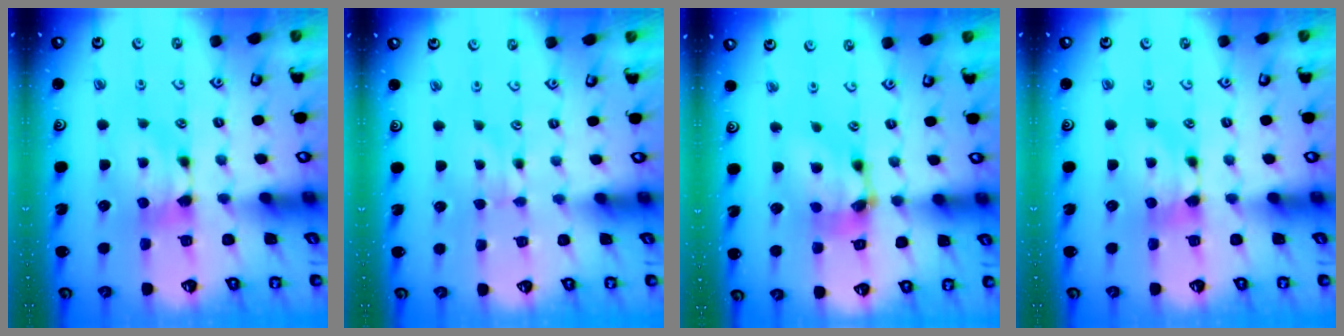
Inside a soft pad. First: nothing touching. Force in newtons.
{"total": 2.4, "press": 2.4, "slide": 0.4}
{"total": 6.1, "press": 5.6, "slide": 2.3}
{"total": 0.0}